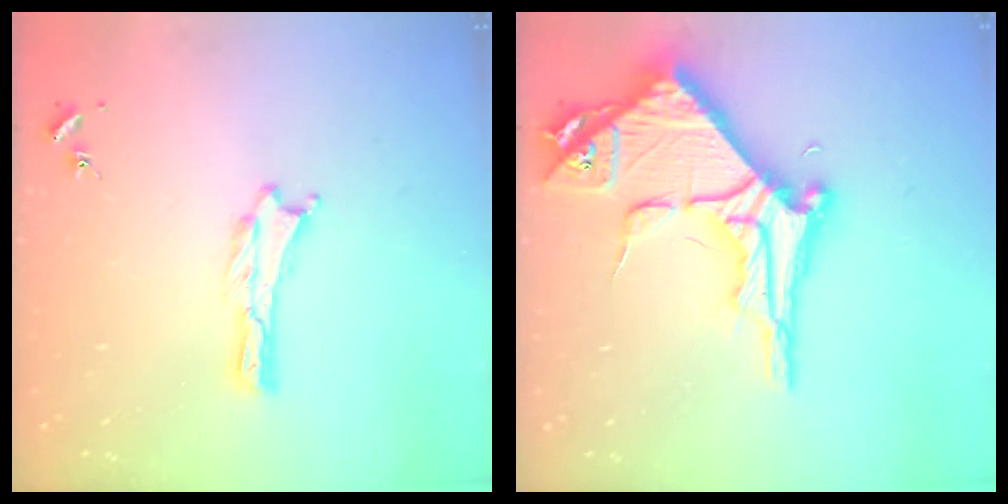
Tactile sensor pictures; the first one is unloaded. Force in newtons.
{"total": 11.0, "press": 10.9, "slide": 1.2}